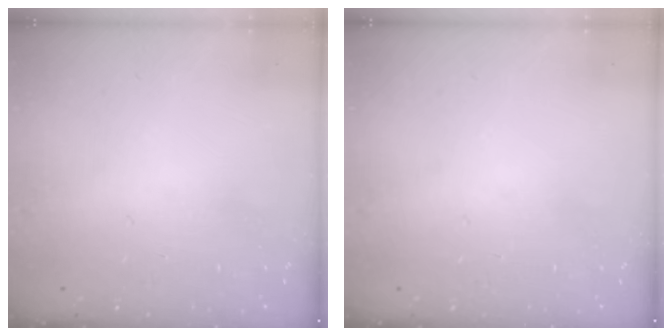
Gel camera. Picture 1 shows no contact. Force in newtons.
{"total": 0.0}